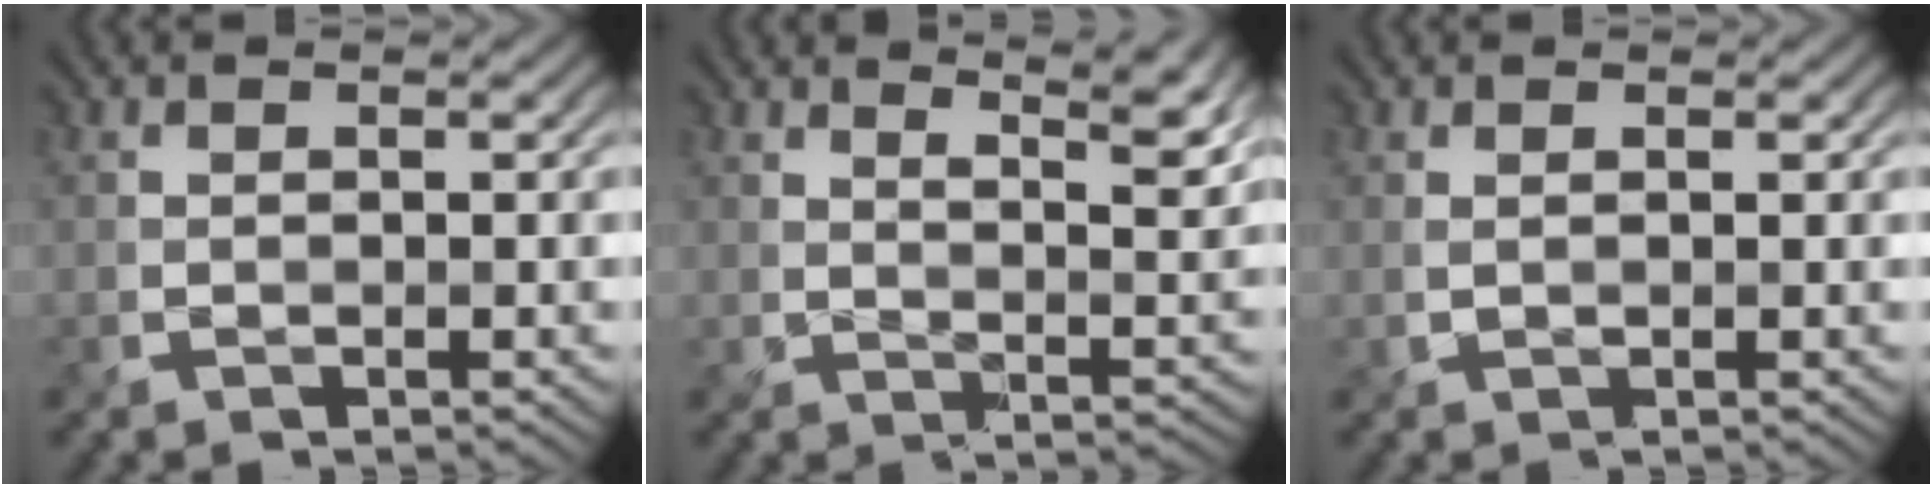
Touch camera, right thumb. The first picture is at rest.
{"total": 8.3, "force": [6.4, 1.6, 5.1], "torque": [-0.074, 0.002, 0.089]}
{"total": 0.6, "force": [0.4, 0.0, 0.5], "torque": [-0.013, 0.000, 0.010]}